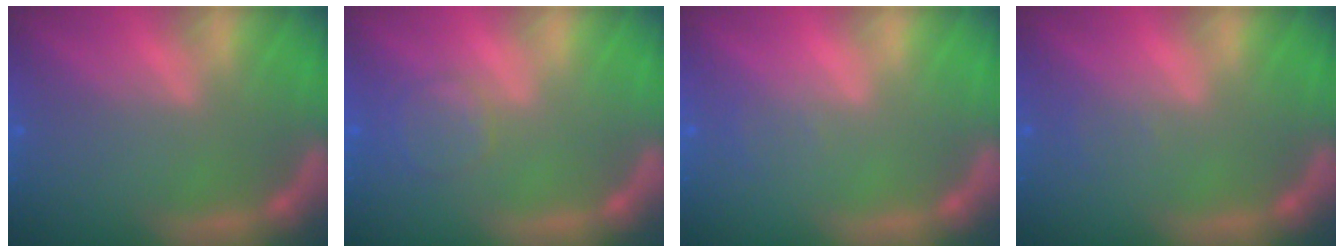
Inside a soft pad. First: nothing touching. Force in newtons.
{"total": 2.9}
{"total": 0.9}
{"total": 0.9}